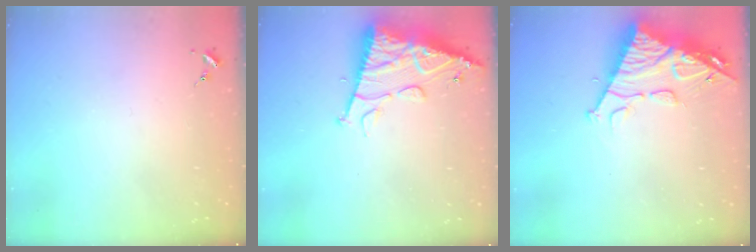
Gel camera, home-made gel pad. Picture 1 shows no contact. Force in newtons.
{"total": 14.9, "press": 14.8, "slide": 1.5}
{"total": 15.2, "press": 15.1, "slide": 1.4}